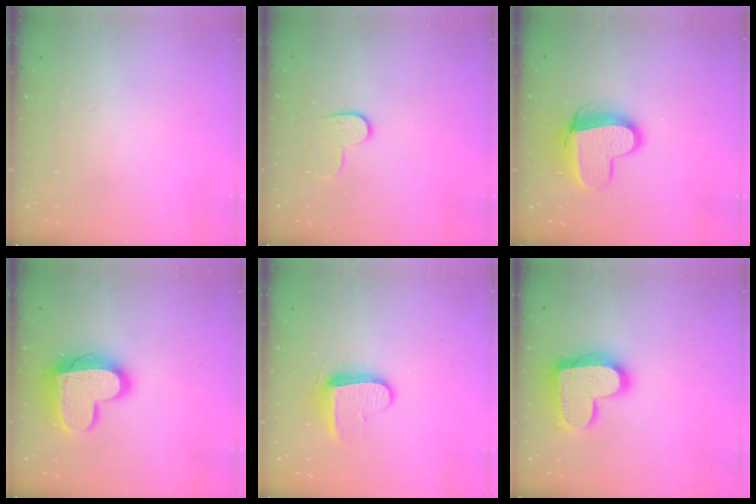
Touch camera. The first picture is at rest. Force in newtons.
{"total": 6.2, "press": 6.2, "slide": 0.3}
{"total": 11.2, "press": 11.2, "slide": 0.9}
{"total": 15.7, "press": 15.7, "slide": 1.2}
{"total": 8.9, "press": 8.8, "slide": 1.1}
{"total": 19.2, "press": 19.2, "slide": 1.3}